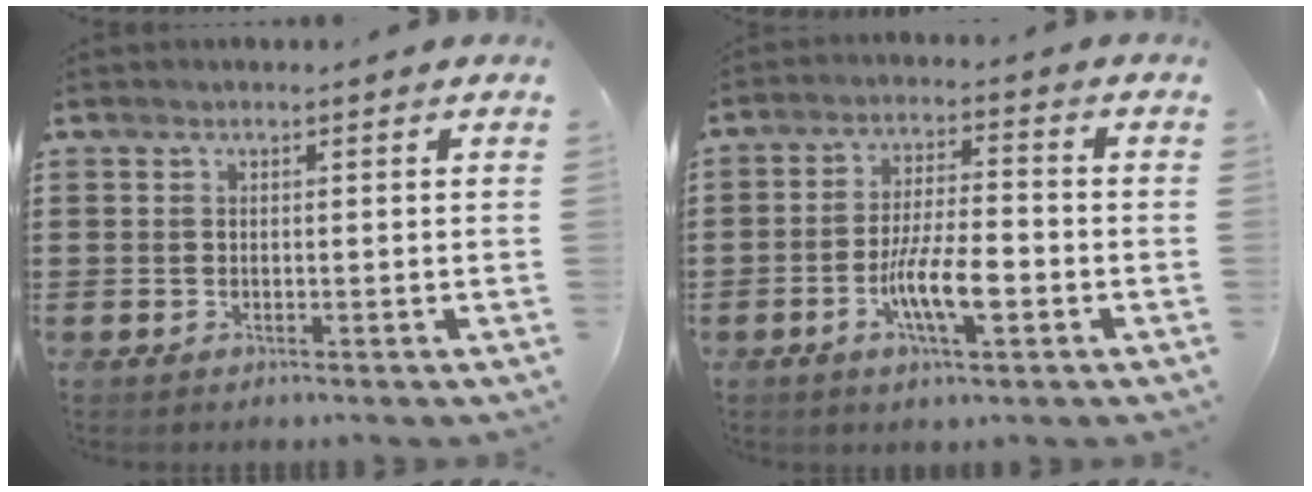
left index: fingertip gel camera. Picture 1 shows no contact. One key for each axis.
{"total": 8.4, "fx": -3.0, "fy": 2.4, "fz": 7.5, "tx": -0.148, "ty": -0.003, "tz": -0.057}